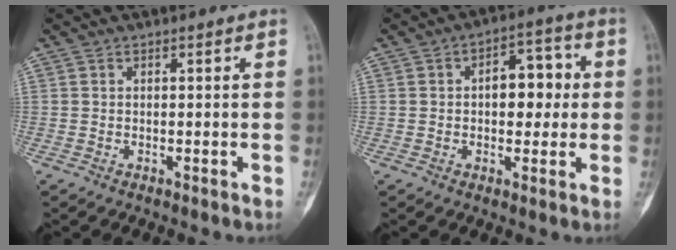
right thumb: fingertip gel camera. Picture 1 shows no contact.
{"total": 8.7, "force": [0.7, 5.2, 6.9], "torque": [-0.062, 0.020, 0.007]}